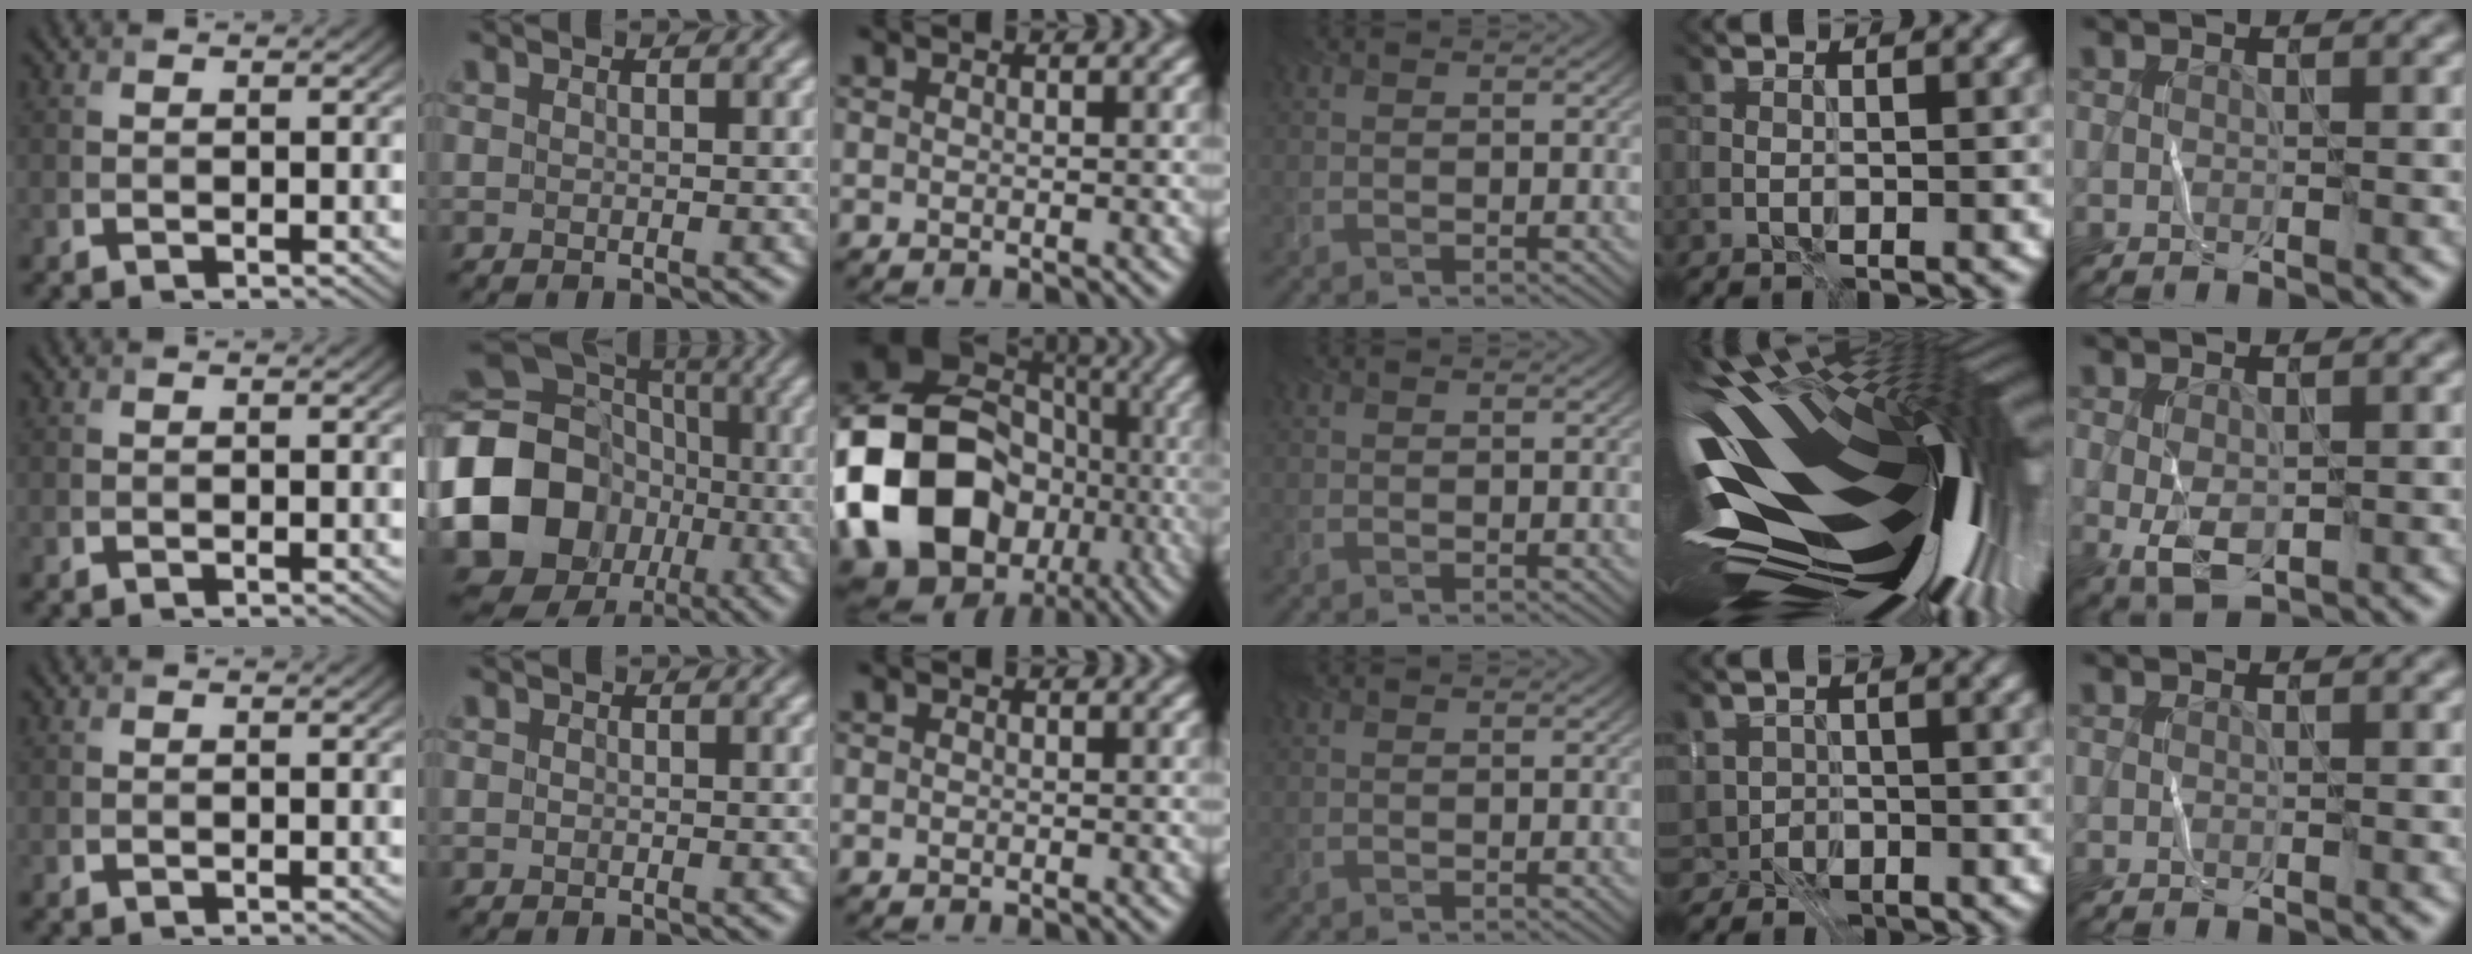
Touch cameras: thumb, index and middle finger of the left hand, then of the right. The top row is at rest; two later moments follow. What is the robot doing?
{"motion": "fold", "object": "coffee filter"}